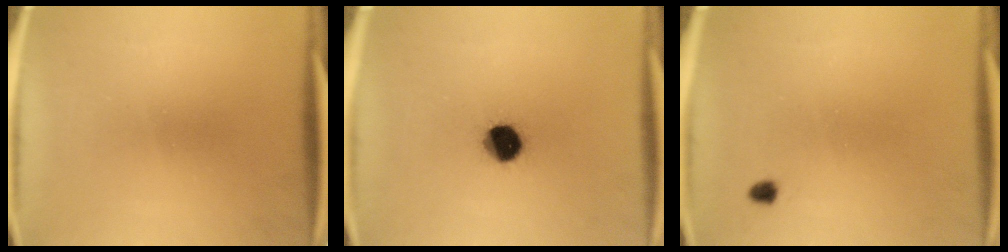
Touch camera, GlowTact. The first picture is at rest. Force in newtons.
{"total": 8.3}
{"total": 1.0}